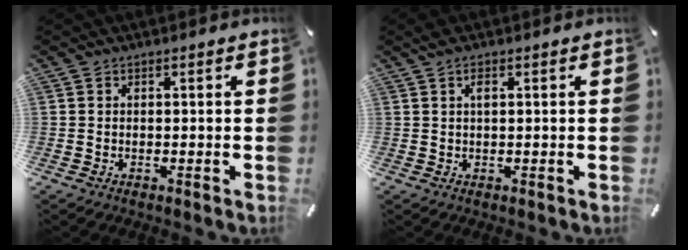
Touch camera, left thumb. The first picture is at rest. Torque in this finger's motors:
{"motor_torque": [0.88, 0.79, 0.36, -0.48, 0.16]}